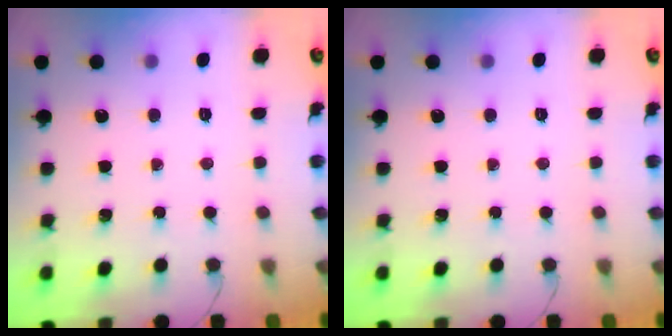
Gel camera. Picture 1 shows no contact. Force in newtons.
{"total": 0.0}